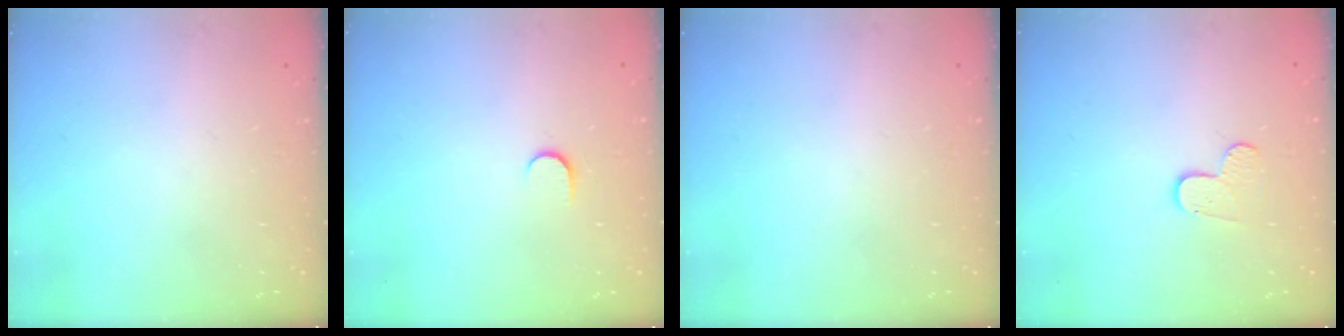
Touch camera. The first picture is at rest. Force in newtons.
{"total": 3.9, "press": 3.9, "slide": 0.5}
{"total": 0.0}
{"total": 4.1, "press": 4.1, "slide": 0.3}